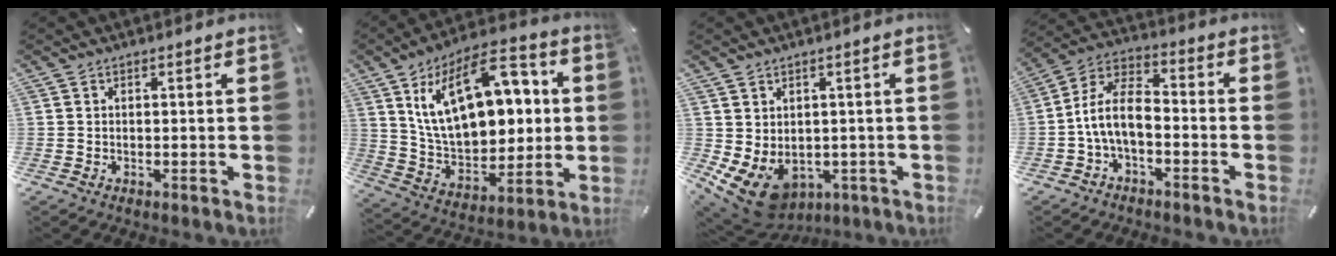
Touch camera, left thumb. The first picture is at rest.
{"total": 22.6, "force": [8.5, 13.8, 15.8], "torque": [-0.273, -0.036, 0.145]}
{"total": 8.0, "force": [-2.2, 6.4, 4.3], "torque": [-0.093, -0.008, -0.036]}
{"total": 10.0, "force": [-2.9, 5.5, 7.8], "torque": [-0.171, 0.005, -0.056]}